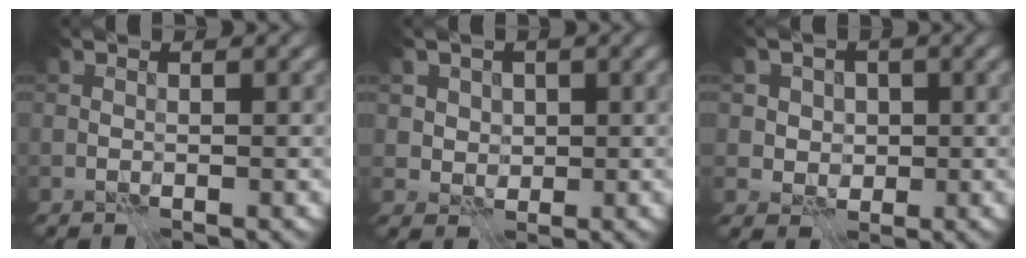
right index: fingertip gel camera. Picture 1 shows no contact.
{"total": 3.3, "force": [1.4, 2.7, 1.3], "torque": [-0.020, 0.004, 0.020]}
{"total": 3.8, "force": [1.1, 3.2, 1.6], "torque": [-0.012, 0.010, 0.010]}